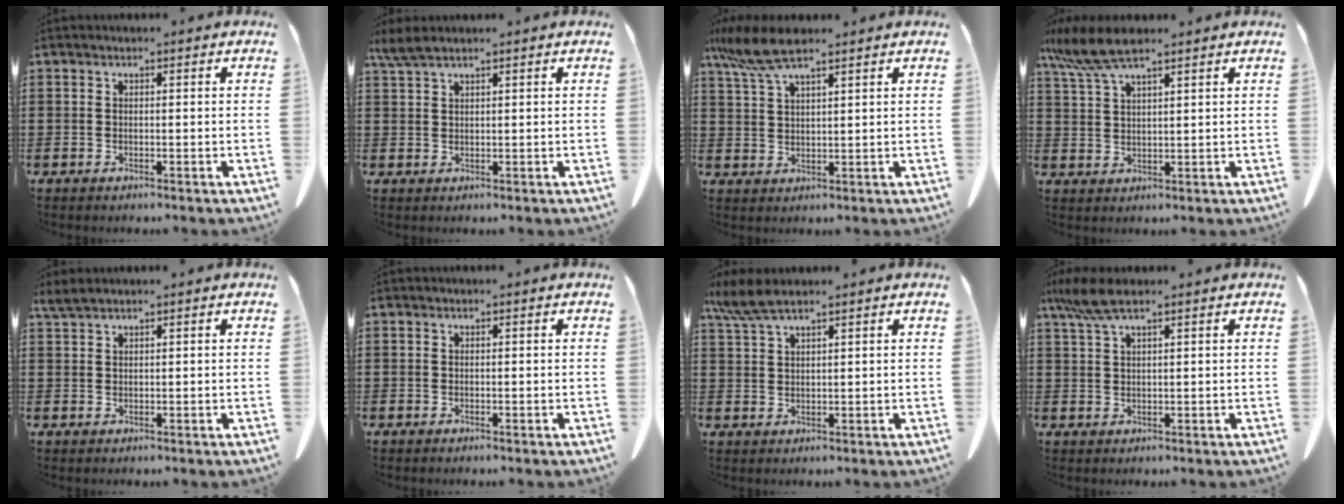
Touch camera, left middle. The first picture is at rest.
{"total": 2.8, "force": [2.0, 0.5, 1.9], "torque": [-0.042, 0.000, 0.037]}
{"total": 7.4, "force": [5.4, 1.3, 4.9], "torque": [-0.123, -0.010, 0.094]}
{"total": 7.2, "force": [5.4, 1.3, 4.7], "torque": [-0.112, -0.009, 0.096]}
{"total": 1.8, "force": [1.5, 0.2, 1.0], "torque": [-0.024, 0.000, 0.029]}
{"total": 0.0}
{"total": 4.7, "force": [3.4, 0.8, 3.1], "torque": [-0.076, -0.002, 0.062]}
{"total": 5.0, "force": [3.2, 1.1, 3.8], "torque": [-0.087, -0.001, 0.057]}